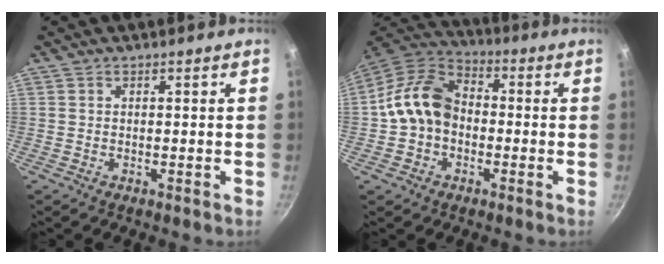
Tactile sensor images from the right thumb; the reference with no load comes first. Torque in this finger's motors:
{"motor_torque": [-0.55, 0.59, 0.14, -0.11, 0.17]}